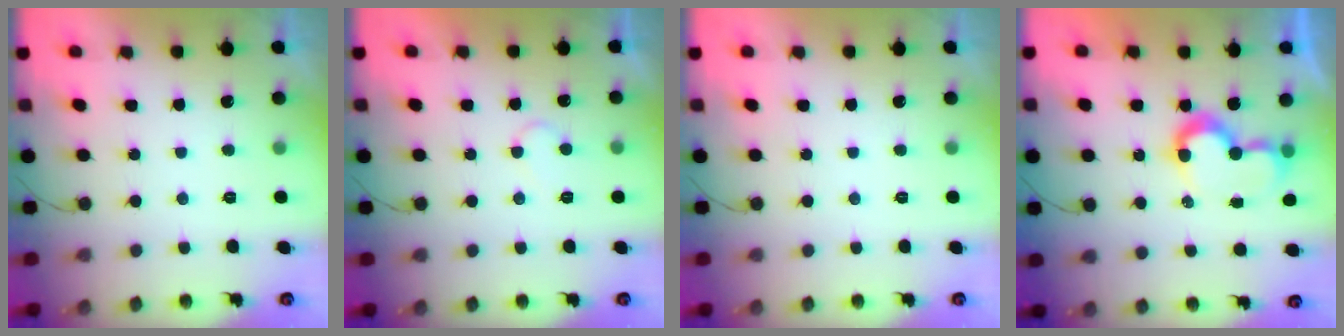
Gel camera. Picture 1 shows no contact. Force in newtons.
{"total": 6.0, "press": 6.0, "slide": 0.5}
{"total": 0.0}
{"total": 8.3, "press": 8.3, "slide": 0.1}